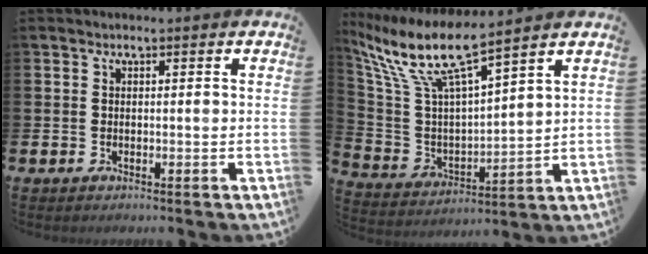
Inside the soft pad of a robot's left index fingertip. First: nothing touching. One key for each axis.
{"total": 9.5, "fx": 7.8, "fy": 1.3, "fz": 5.2, "tx": -0.139, "ty": -0.044, "tz": 0.129}